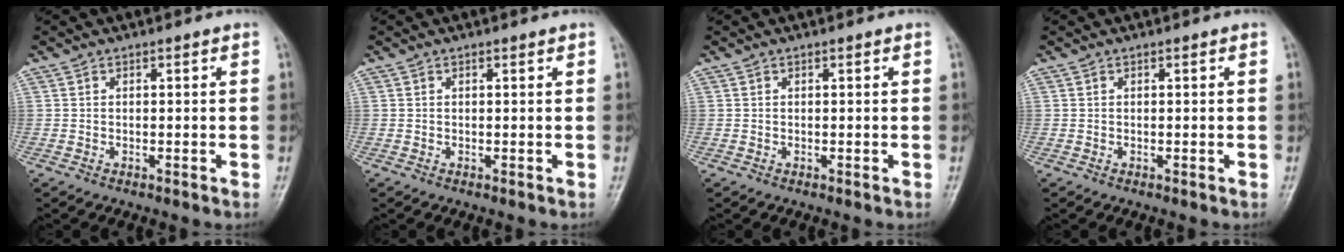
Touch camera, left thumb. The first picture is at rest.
{"total": 0.0}
{"total": 0.0}
{"total": 0.0}